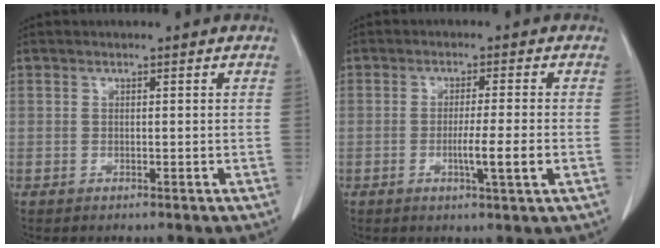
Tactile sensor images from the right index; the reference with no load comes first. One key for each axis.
{"total": 5.2, "fx": -1.4, "fy": -0.5, "fz": 5.0, "tx": -0.083, "ty": -0.010, "tz": -0.022}